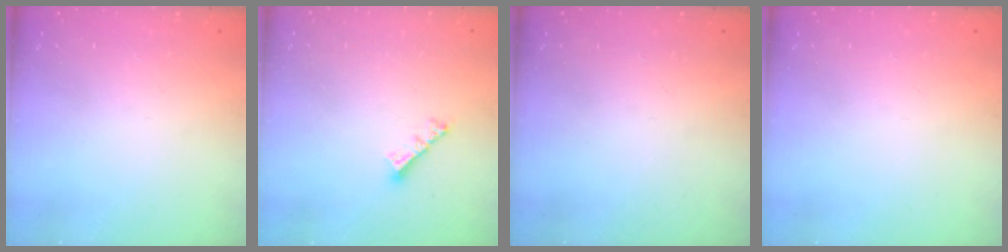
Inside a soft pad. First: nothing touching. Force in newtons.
{"total": 3.8, "press": 3.8, "slide": 0.2}
{"total": 0.0}
{"total": 0.0}